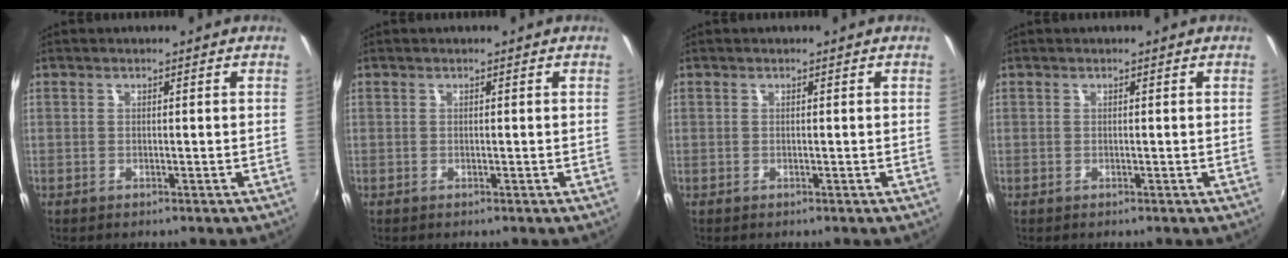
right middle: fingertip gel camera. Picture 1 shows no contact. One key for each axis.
{"total": 0.0}
{"total": 0.0}
{"total": 0.0}